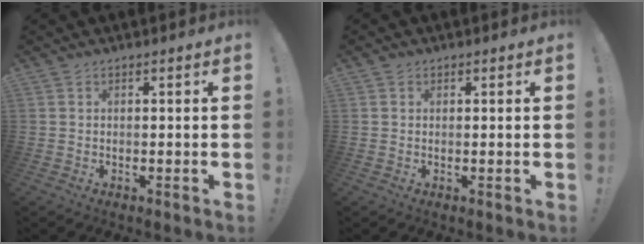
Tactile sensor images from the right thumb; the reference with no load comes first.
{"total": 0.9, "force": [0.6, 0.6, 0.1], "torque": [-0.001, 0.002, 0.011]}